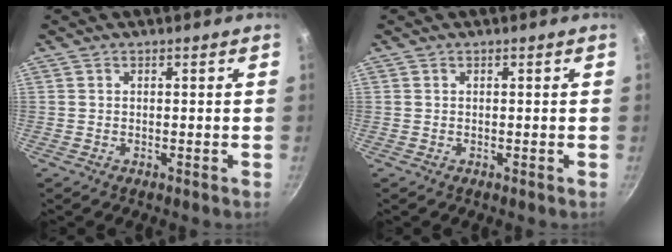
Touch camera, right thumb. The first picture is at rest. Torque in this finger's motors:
{"motor_torque": [-0.04, -0.04, 0.15, 0.03, 0.00]}